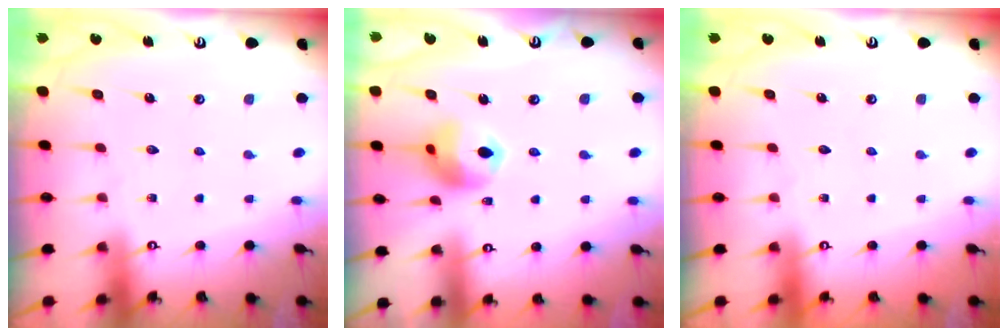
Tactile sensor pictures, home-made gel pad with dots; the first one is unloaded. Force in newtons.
{"total": 10.9, "press": 10.8, "slide": 1.6}
{"total": 0.0}